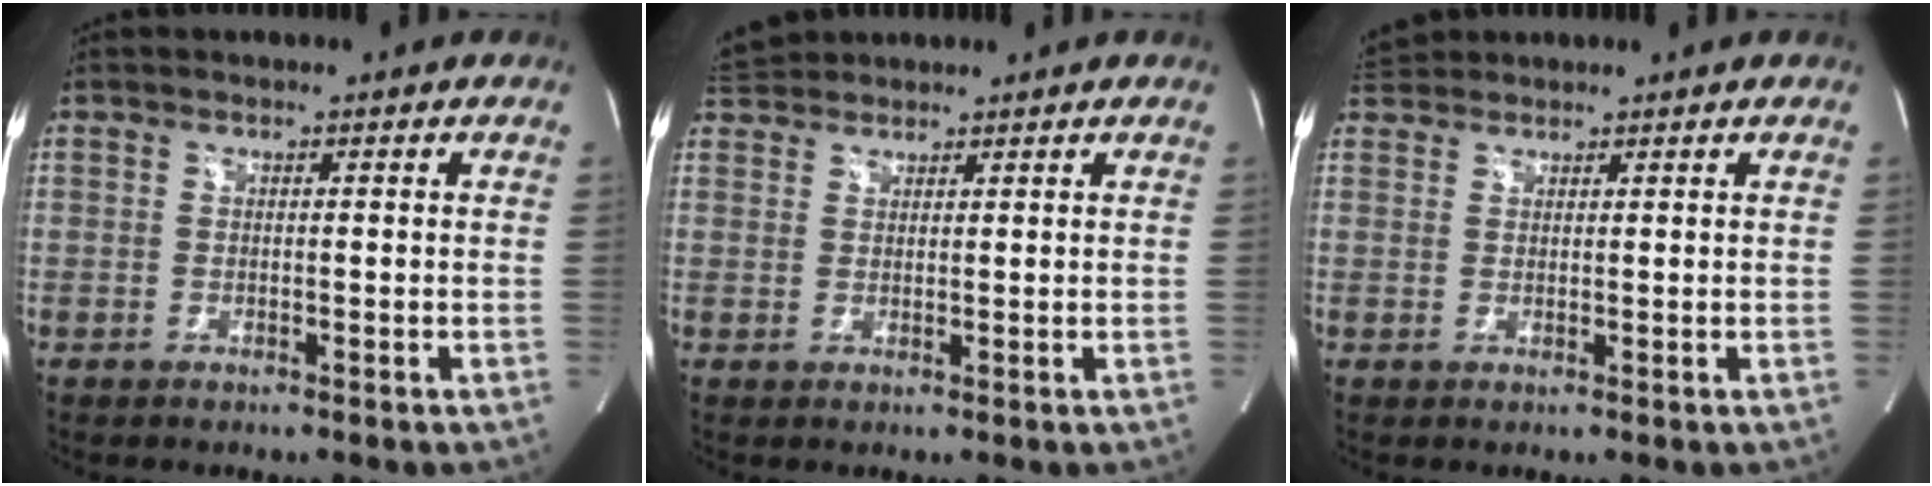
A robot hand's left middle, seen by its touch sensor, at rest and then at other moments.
{"total": 3.6, "force": [3.4, 1.1, 0.3], "torque": [-0.015, 0.026, 0.066]}
{"total": 2.6, "force": [2.5, 0.7, -0.1], "torque": [-0.007, 0.019, 0.048]}